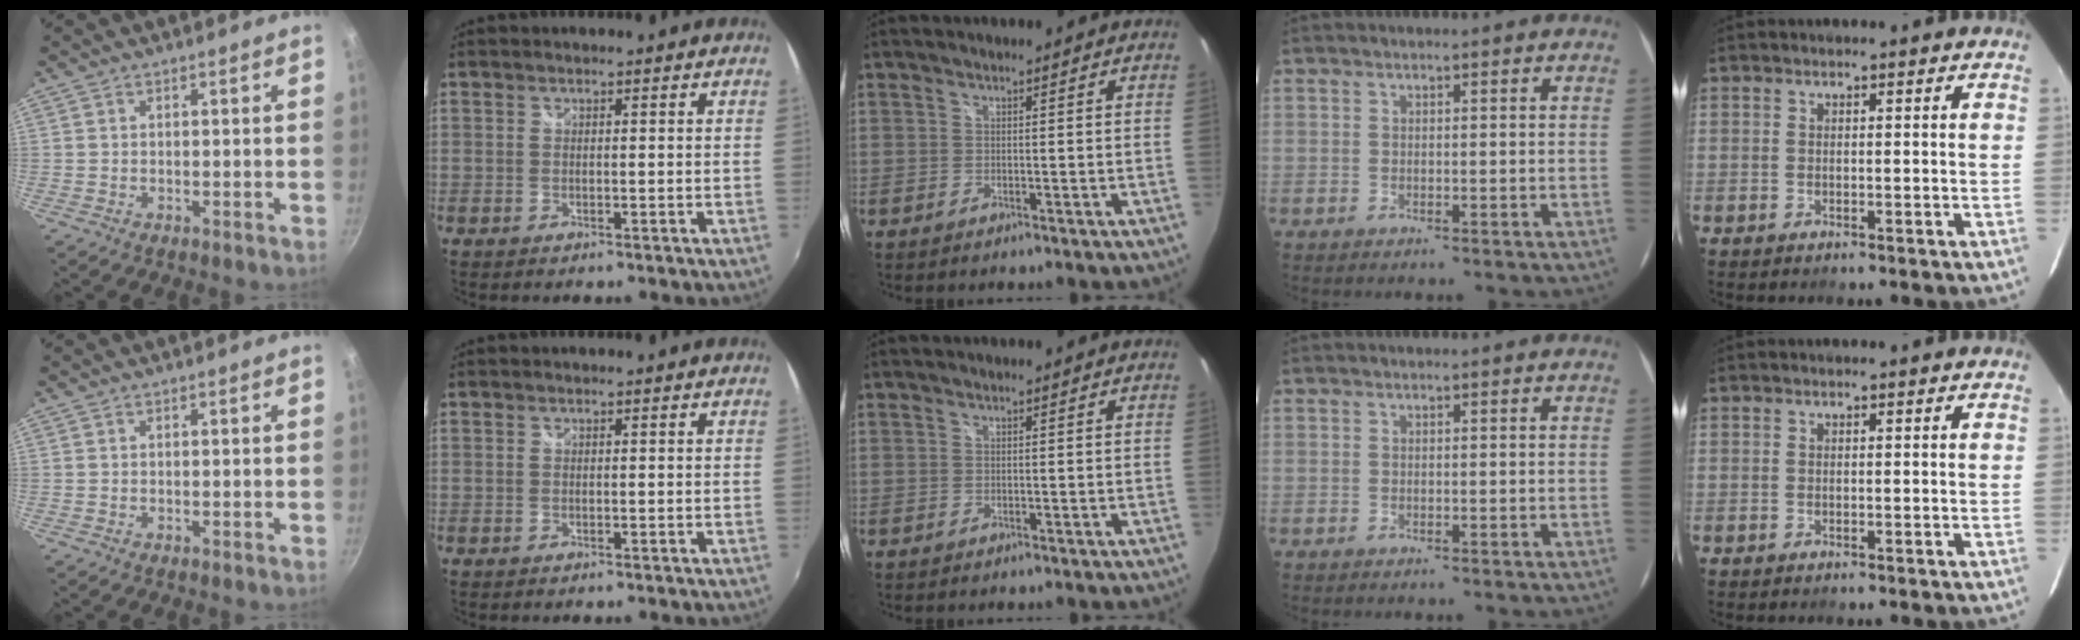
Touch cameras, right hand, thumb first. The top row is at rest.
{}